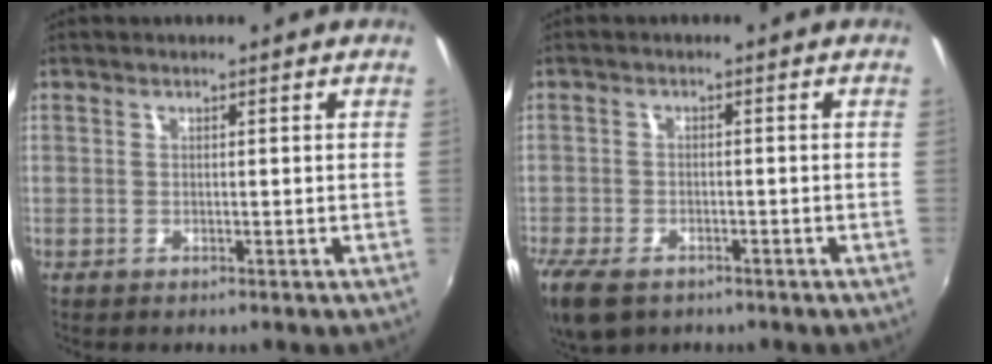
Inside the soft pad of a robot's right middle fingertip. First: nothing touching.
{"total": 9.2, "force": [-6.2, 4.6, 5.0], "torque": [-0.133, -0.033, -0.115]}